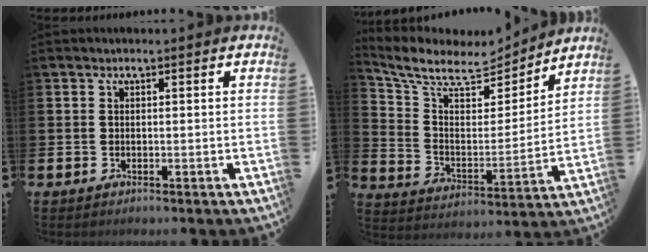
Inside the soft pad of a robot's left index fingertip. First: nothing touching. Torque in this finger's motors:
{"motor_torque": [0.88, -1.26, 0.34, 0.09]}